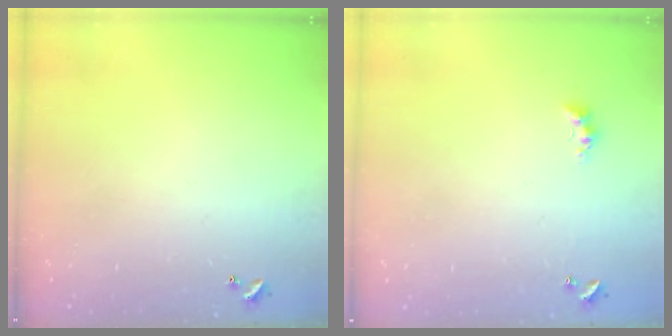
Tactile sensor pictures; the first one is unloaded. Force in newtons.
{"total": 3.9, "press": 3.8, "slide": 0.8}